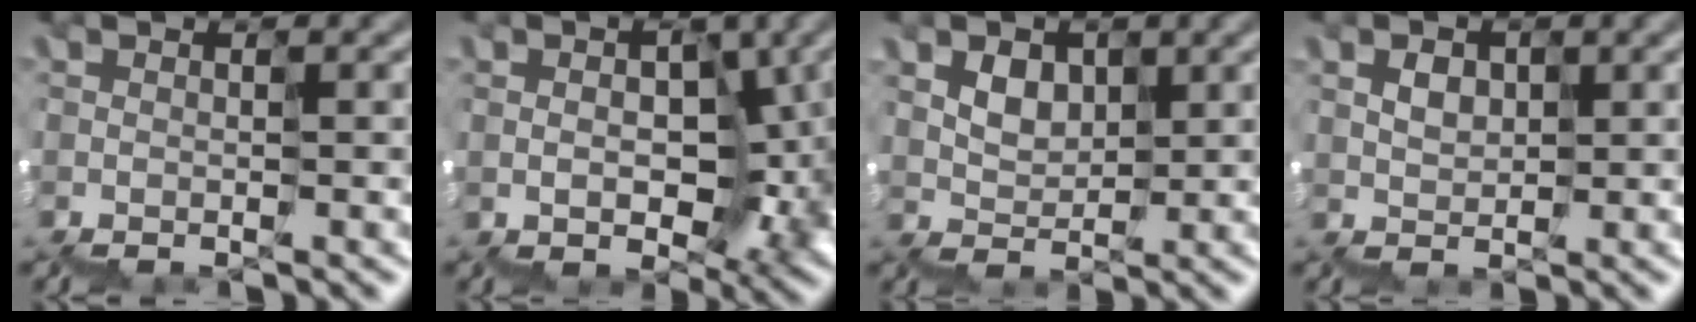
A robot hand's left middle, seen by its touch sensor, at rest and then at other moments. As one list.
[{"total": 7.5, "force": [-0.5, 4.9, 5.7], "torque": [-0.071, 0.016, -0.004]}, {"total": 2.3, "force": [1.5, 0.7, -1.5], "torque": [0.012, 0.018, 0.030]}, {"total": 1.5, "force": [0.8, 0.4, -1.2], "torque": [0.005, 0.019, 0.017]}]